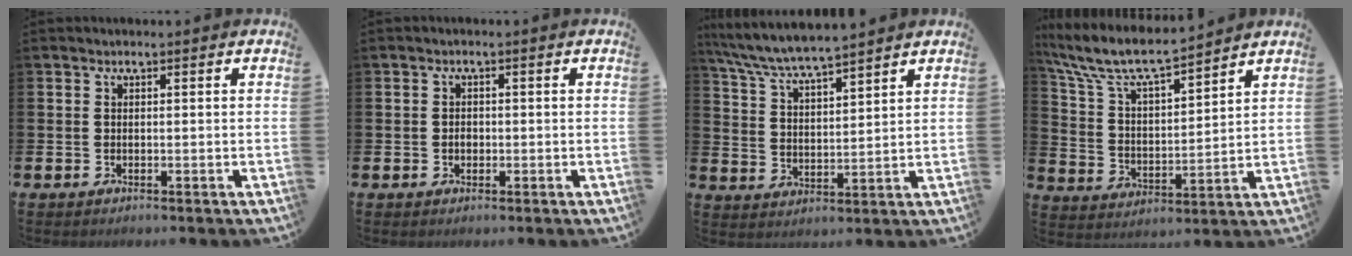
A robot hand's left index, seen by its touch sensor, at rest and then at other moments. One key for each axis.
{"total": 1.3, "fx": -0.3, "fy": 1.0, "fz": 0.8, "tx": -0.006, "ty": 0.003, "tz": -0.009}
{"total": 6.2, "fx": 6.0, "fy": 0.1, "fz": 1.4, "tx": -0.057, "ty": -0.036, "tz": 0.106}
{"total": 8.3, "fx": 7.6, "fy": 1.4, "fz": 3.1, "tx": -0.100, "ty": -0.049, "tz": 0.131}